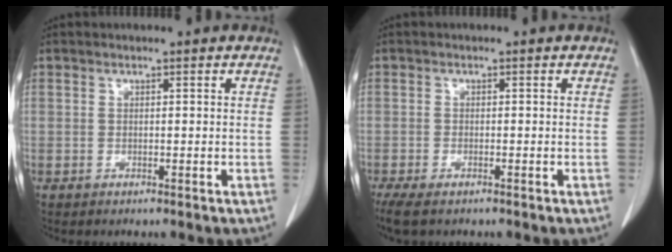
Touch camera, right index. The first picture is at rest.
{"total": 5.0, "force": [-3.7, 1.5, 3.0], "torque": [-0.053, -0.014, -0.061]}